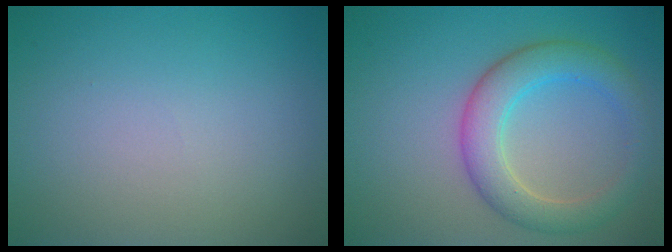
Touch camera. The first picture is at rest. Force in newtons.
{"total": 4.8, "press": 4.8, "slide": 0.1}